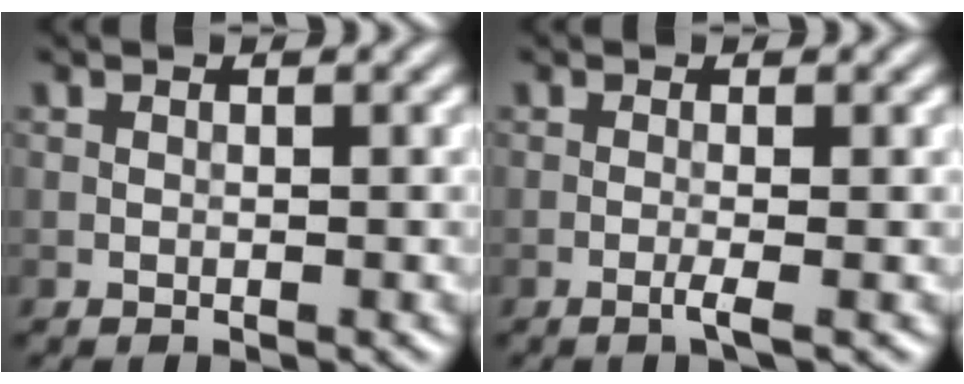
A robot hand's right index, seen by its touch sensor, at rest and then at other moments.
{"total": 1.5, "force": [-0.6, 0.2, 1.4], "torque": [-0.023, 0.000, -0.017]}